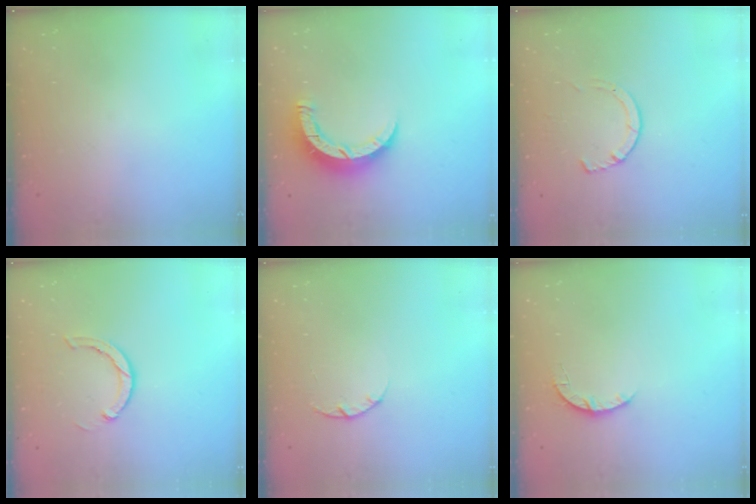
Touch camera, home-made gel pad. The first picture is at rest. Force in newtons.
{"total": 7.9, "press": 7.9, "slide": 0.5}
{"total": 3.2, "press": 3.2, "slide": 0.4}
{"total": 3.0, "press": 3.0, "slide": 0.1}
{"total": 2.0, "press": 1.9, "slide": 0.4}
{"total": 3.3, "press": 3.2, "slide": 0.5}